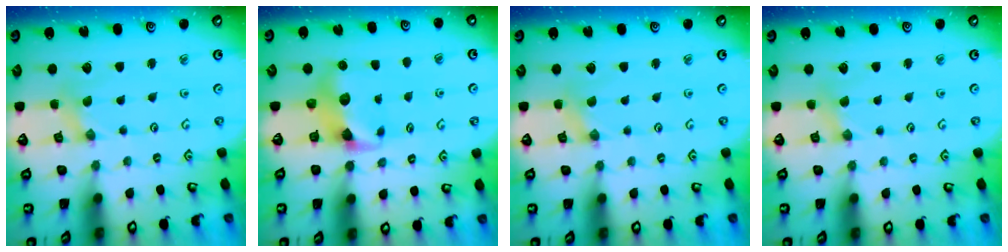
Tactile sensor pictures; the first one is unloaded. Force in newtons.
{"total": 7.3, "press": 7.3, "slide": 0.7}
{"total": 0.0}
{"total": 2.1, "press": 2.0, "slide": 0.4}